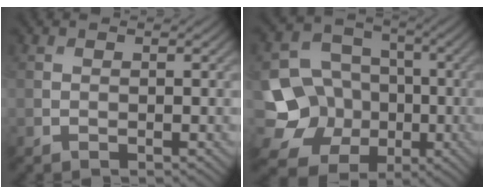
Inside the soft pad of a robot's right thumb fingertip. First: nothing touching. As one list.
[{"total": 14.8, "force": [-3.9, 13.2, 5.4], "torque": [-0.159, -0.026, -0.090]}]